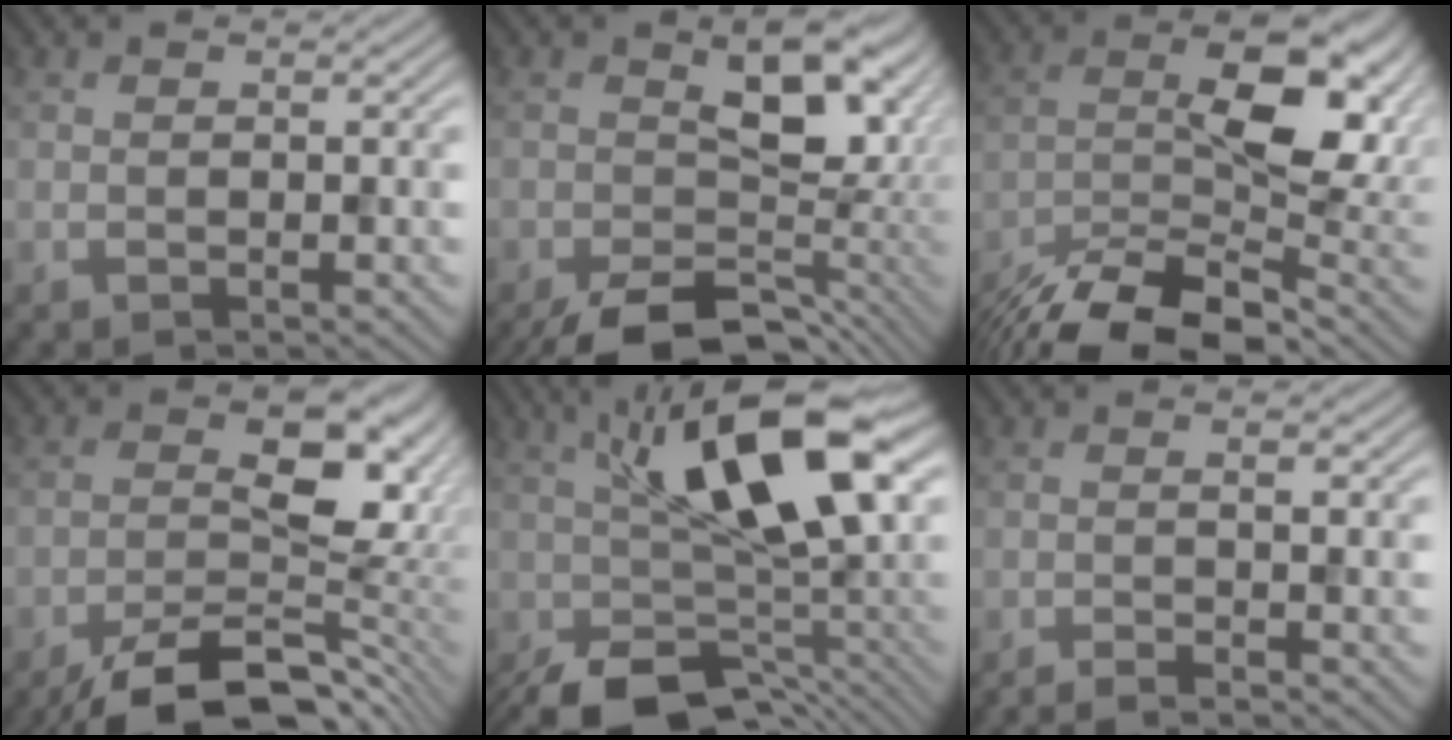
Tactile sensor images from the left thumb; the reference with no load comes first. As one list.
[{"total": 14.3, "force": [-4.5, 8.0, 11.0], "torque": [-0.155, -0.029, -0.062]}, {"total": 15.5, "force": [-7.4, 6.5, 11.9], "torque": [-0.204, -0.018, -0.129]}, {"total": 13.2, "force": [-6.7, 5.6, 9.9], "torque": [-0.141, -0.010, -0.112]}, {"total": 14.5, "force": [-1.7, 6.9, 12.6], "torque": [-0.199, -0.010, -0.036]}, {"total": 2.0, "force": [-1.0, 0.2, 1.7], "torque": [-0.018, 0.008, -0.029]}]